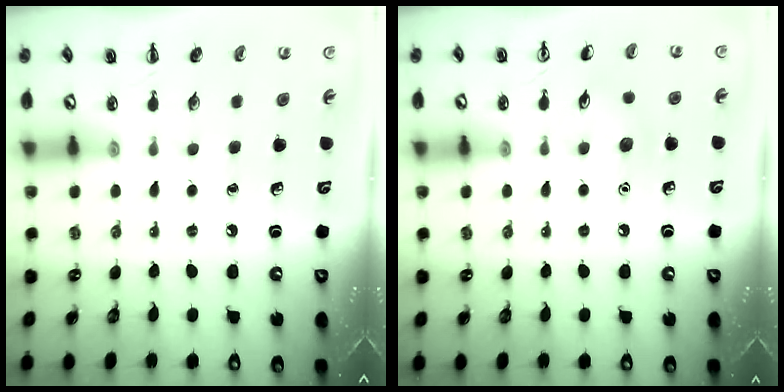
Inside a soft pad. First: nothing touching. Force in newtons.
{"total": 5.4, "press": 5.2, "slide": 1.5}